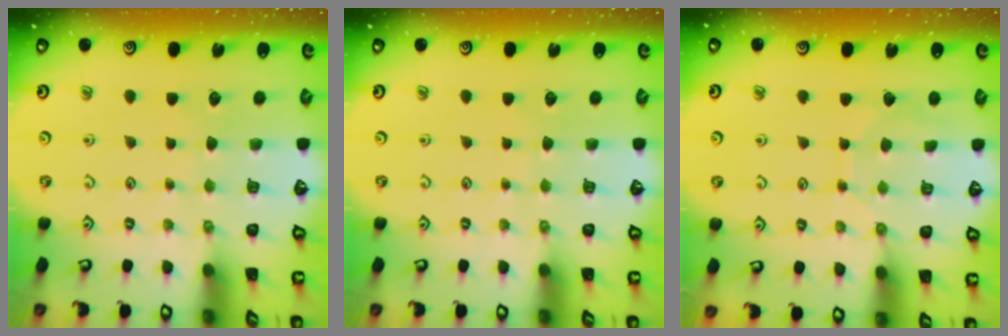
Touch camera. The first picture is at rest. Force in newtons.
{"total": 0.0}
{"total": 4.1, "press": 4.1, "slide": 0.4}